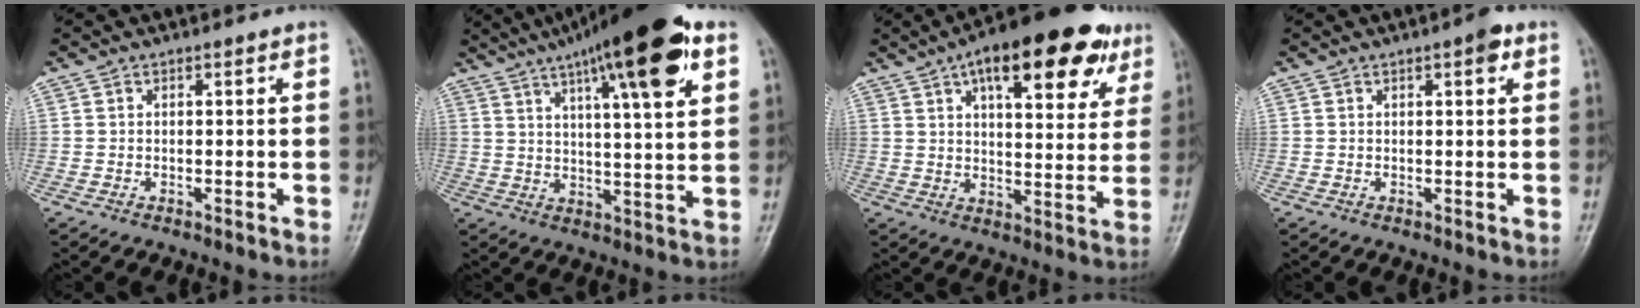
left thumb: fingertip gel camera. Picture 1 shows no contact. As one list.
[{"total": 20.1, "force": [10.6, 4.3, 16.5], "torque": [-0.241, -0.013, 0.160]}, {"total": 20.4, "force": [10.7, 8.2, 15.4], "torque": [-0.187, -0.014, 0.150]}, {"total": 2.6, "force": [1.3, 0.8, 2.1], "torque": [-0.023, 0.000, 0.013]}]